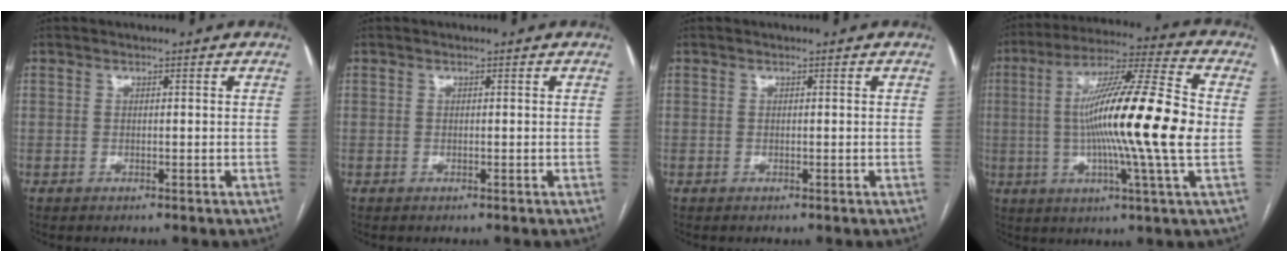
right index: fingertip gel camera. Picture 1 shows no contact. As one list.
[{"total": 0.0}, {"total": 0.0}, {"total": 19.4, "force": [-0.3, -0.4, 19.4], "torque": [-0.330, -0.001, -0.019]}]